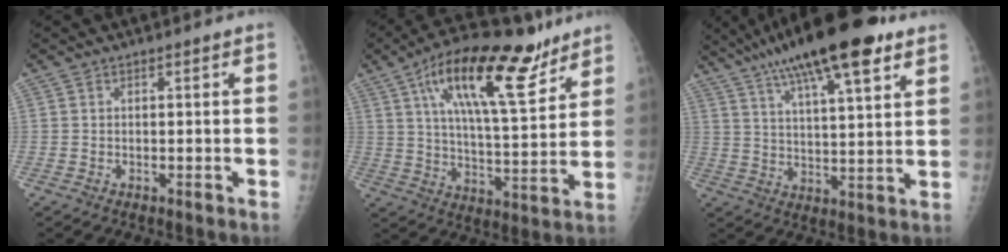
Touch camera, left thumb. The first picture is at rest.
{"total": 20.4, "force": [12.2, 6.7, 14.9], "torque": [-0.217, -0.042, 0.204]}
{"total": 20.4, "force": [12.8, 5.0, 15.1], "torque": [-0.242, -0.022, 0.207]}